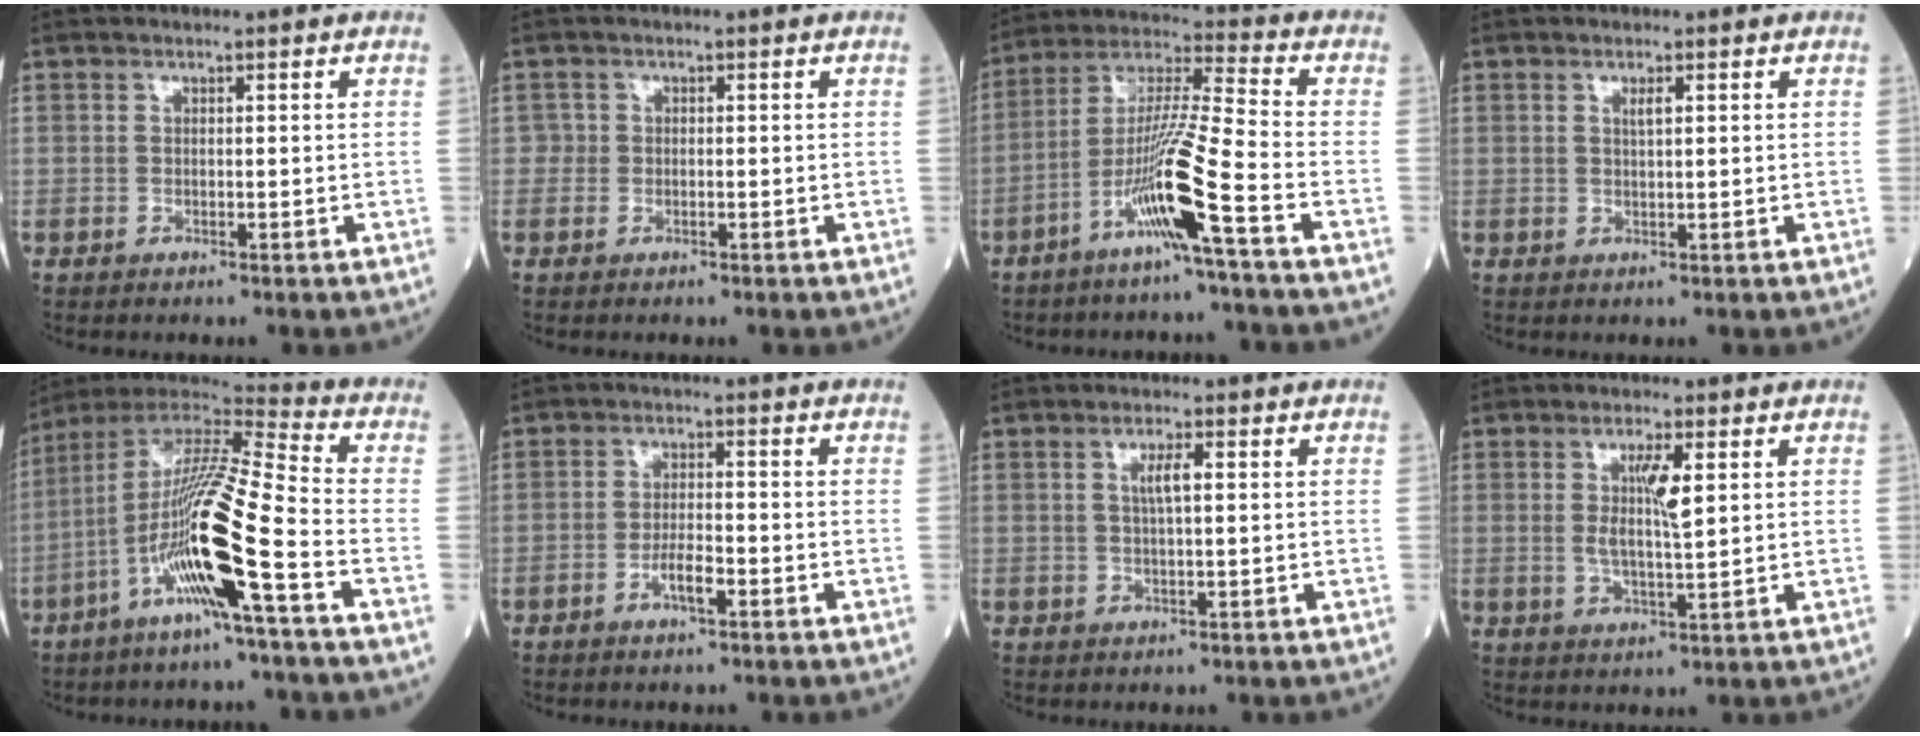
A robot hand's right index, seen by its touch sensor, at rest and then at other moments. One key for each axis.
{"total": 1.1, "fx": -0.3, "fy": 1.1, "fz": 0.0, "tx": 0.007, "ty": 0.007, "tz": -0.009}
{"total": 11.6, "fx": -5.4, "fy": -1.4, "fz": 10.2, "tx": -0.201, "ty": -0.002, "tz": -0.107}
{"total": 1.3, "fx": 0.5, "fy": 0.1, "fz": 1.1, "tx": -0.022, "ty": -0.001, "tz": 0.009}
{"total": 16.7, "fx": -6.0, "fy": 0.1, "fz": 15.6, "tx": -0.308, "ty": -0.002, "tz": -0.119}
{"total": 3.3, "fx": -1.6, "fy": 0.7, "fz": 2.8, "tx": -0.053, "ty": 0.002, "tz": -0.029}
{"total": 2.7, "fx": 0.7, "fy": 0.2, "fz": 2.6, "tx": -0.050, "ty": 0.000, "tz": 0.012}
{"total": 5.3, "fx": 1.4, "fy": 0.6, "fz": 5.1, "tx": -0.097, "ty": -0.004, "tz": 0.028}